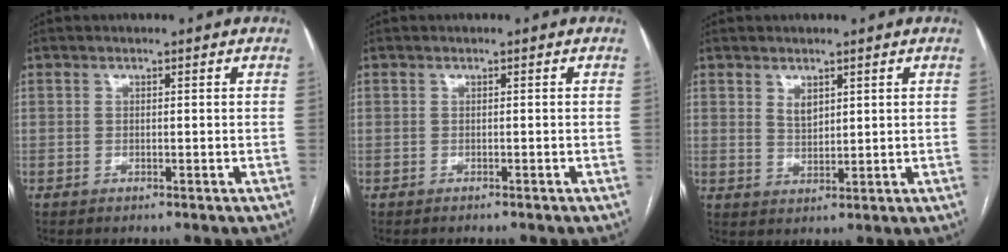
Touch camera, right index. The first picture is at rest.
{"total": 1.0, "force": [-0.9, 0.1, 0.4], "torque": [-0.007, -0.001, -0.011]}
{"total": 2.8, "force": [1.6, 1.5, 1.8], "torque": [-0.035, -0.004, 0.036]}